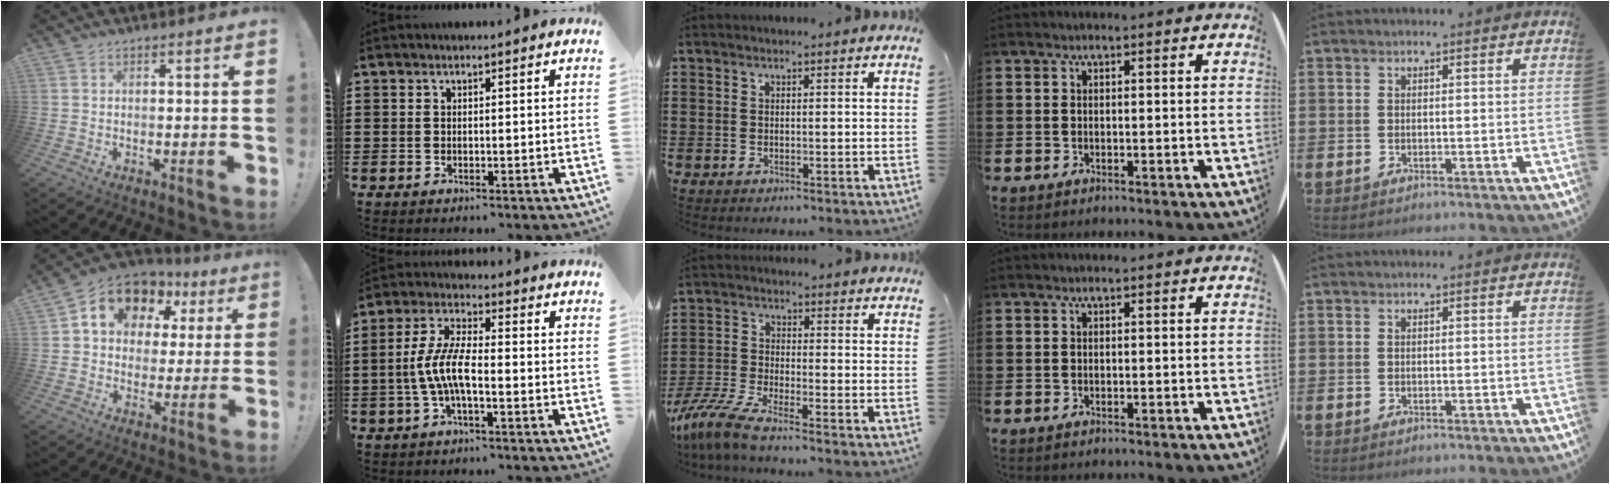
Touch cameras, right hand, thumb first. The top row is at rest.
{"thumb": {"total": 12.1, "force": [6.3, 8.6, 5.7], "torque": [-0.099, -0.035, 0.115]}, "index": {"total": 7.0, "force": [-1.8, 2.1, 6.5], "torque": [-0.154, -0.012, -0.041]}, "middle": {"total": 6.2, "force": [-5.5, 0.4, 2.9], "torque": [-0.087, -0.018, -0.115]}}